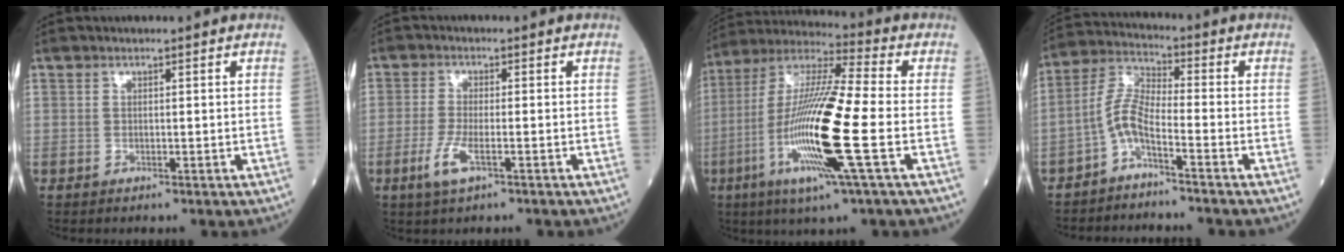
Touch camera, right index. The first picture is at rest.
{"total": 4.4, "force": [-2.1, 0.7, 3.8], "torque": [-0.087, -0.008, -0.042]}
{"total": 18.6, "force": [-4.8, 0.4, 18.0], "torque": [-0.368, -0.017, -0.100]}
{"total": 5.5, "force": [-3.4, 0.7, 4.2], "torque": [-0.098, 0.008, -0.074]}